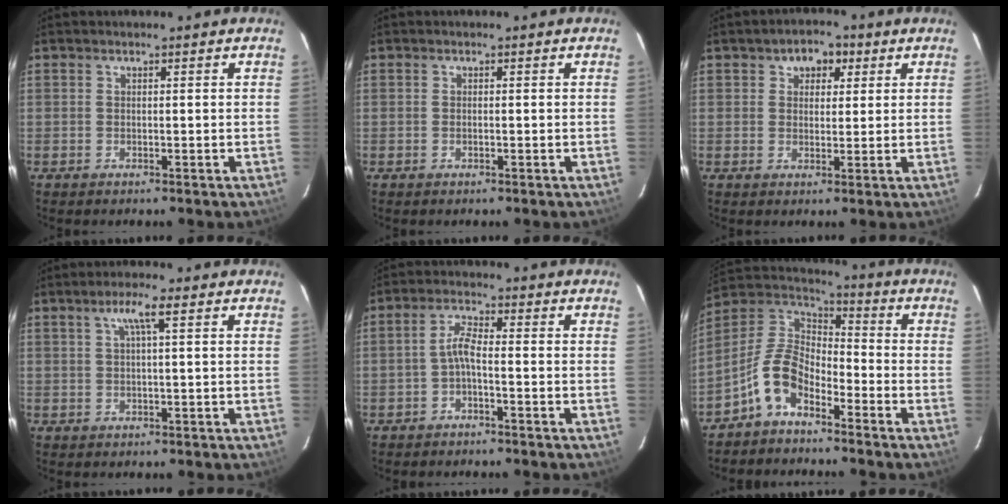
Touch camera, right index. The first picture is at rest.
{"total": 0.0}
{"total": 4.8, "force": [2.1, 3.6, 2.4], "torque": [-0.027, 0.013, 0.030]}
{"total": 3.5, "force": [1.3, -0.1, 3.3], "torque": [-0.063, 0.007, 0.023]}
{"total": 3.0, "force": [-1.5, 0.4, 2.5], "torque": [-0.060, 0.009, -0.030]}
{"total": 10.2, "force": [-6.0, 5.5, 6.2], "torque": [-0.137, 0.026, -0.126]}